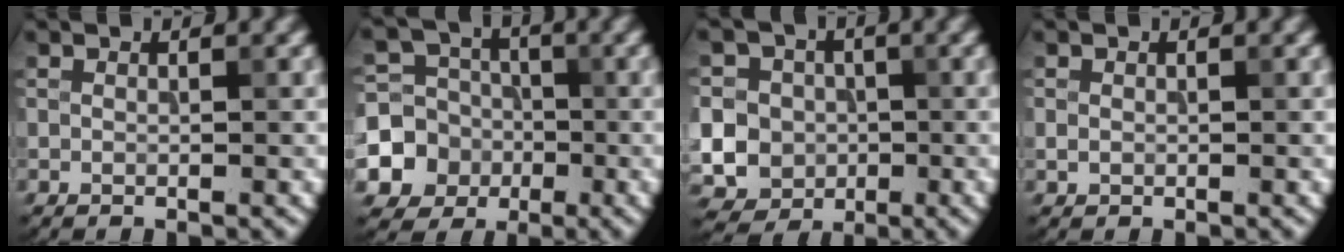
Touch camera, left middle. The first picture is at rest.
{"total": 7.6, "force": [-2.2, 7.0, 1.8], "torque": [-0.027, -0.006, -0.063]}
{"total": 12.2, "force": [-1.4, 11.6, 3.6], "torque": [-0.104, 0.003, -0.035]}
{"total": 0.7, "force": [0.0, 0.6, 0.3], "torque": [-0.002, -0.003, -0.002]}